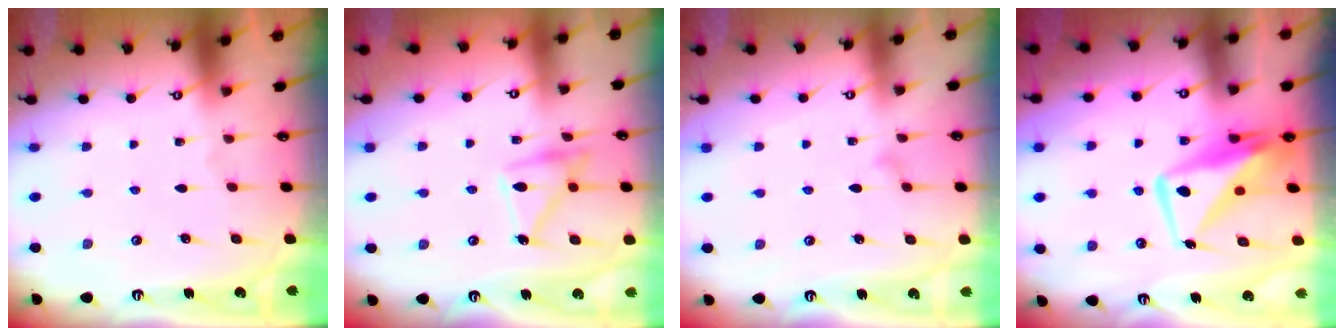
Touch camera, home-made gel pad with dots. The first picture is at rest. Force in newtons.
{"total": 14.8, "press": 14.7, "slide": 0.9}
{"total": 8.0, "press": 8.0, "slide": 0.4}
{"total": 11.4, "press": 11.4, "slide": 0.8}